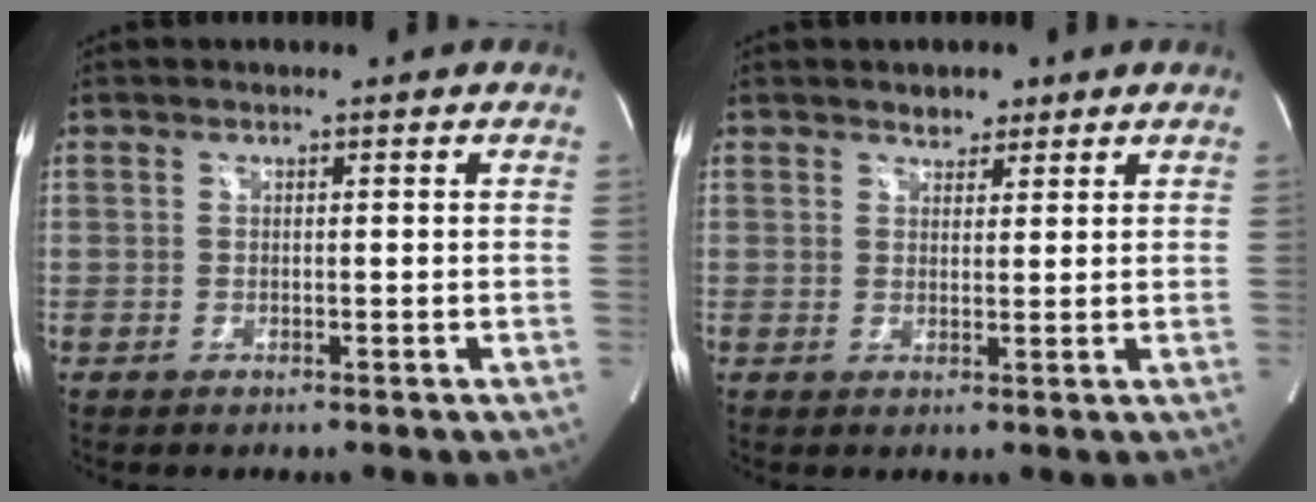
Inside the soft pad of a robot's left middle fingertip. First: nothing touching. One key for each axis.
{"total": 2.2, "fx": 1.7, "fy": 1.2, "fz": 0.7, "tx": -0.010, "ty": 0.000, "tz": 0.025}